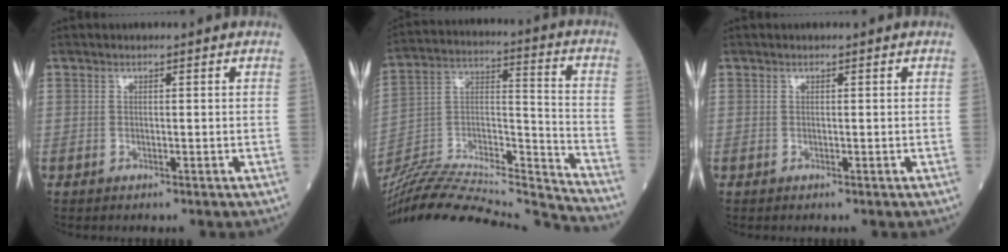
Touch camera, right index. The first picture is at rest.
{"total": 29.2, "force": [-27.5, 1.6, 9.9], "torque": [-0.167, -0.006, -0.435]}
{"total": 0.0}